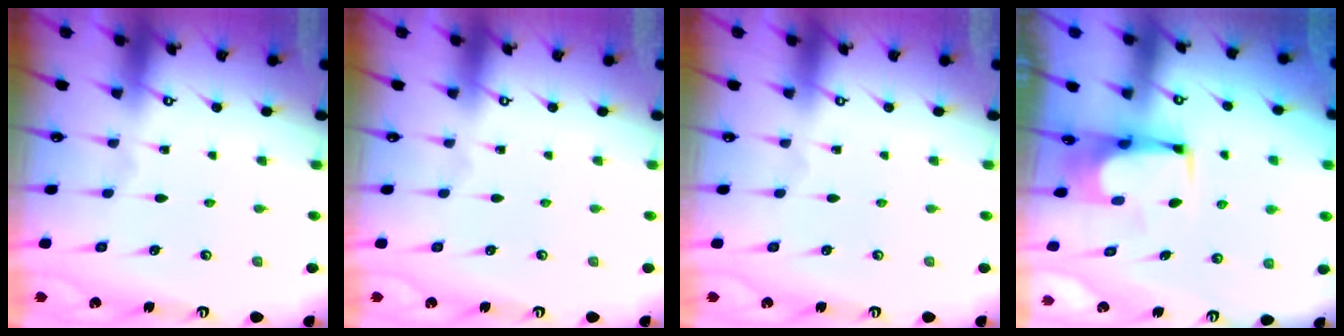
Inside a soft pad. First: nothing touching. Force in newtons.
{"total": 0.0}
{"total": 0.0}
{"total": 0.8, "press": 0.7, "slide": 0.1}